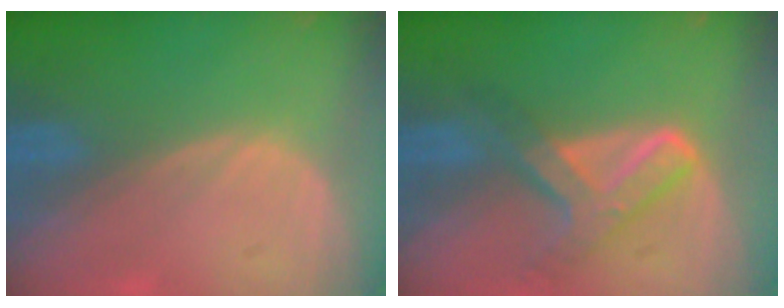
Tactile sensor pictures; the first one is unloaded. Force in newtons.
{"total": 7.6, "press": 6.3, "slide": 4.3}